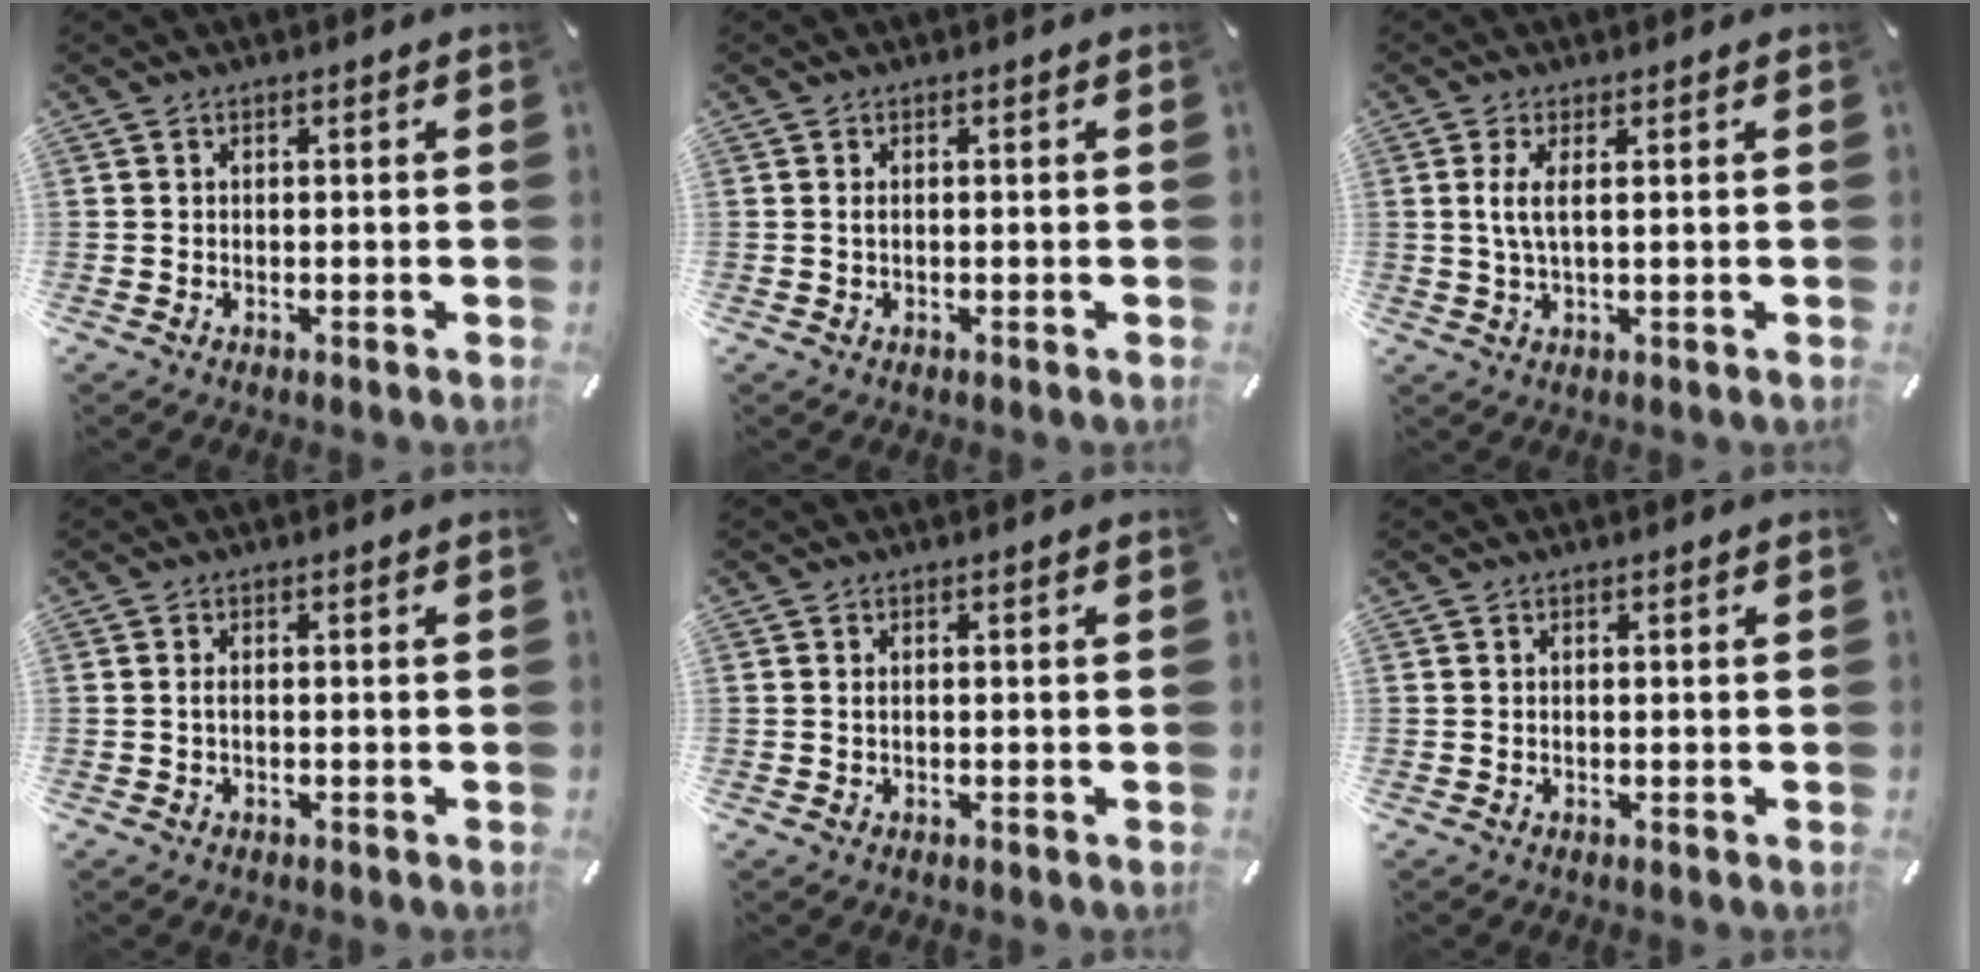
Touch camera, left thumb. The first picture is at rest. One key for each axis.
{"total": 1.1, "fx": 0.0, "fy": 0.4, "fz": 1.0, "tx": -0.019, "ty": 0.001, "tz": -0.001}
{"total": 4.4, "fx": 1.0, "fy": 1.0, "fz": 4.2, "tx": -0.092, "ty": -0.005, "tz": 0.014}
{"total": 1.2, "fx": -0.3, "fy": 0.5, "fz": 1.1, "tx": -0.021, "ty": -0.001, "tz": -0.005}
{"total": 0.8, "fx": -0.1, "fy": 0.4, "fz": 0.7, "tx": -0.014, "ty": 0.001, "tz": -0.002}
{"total": 0.0}